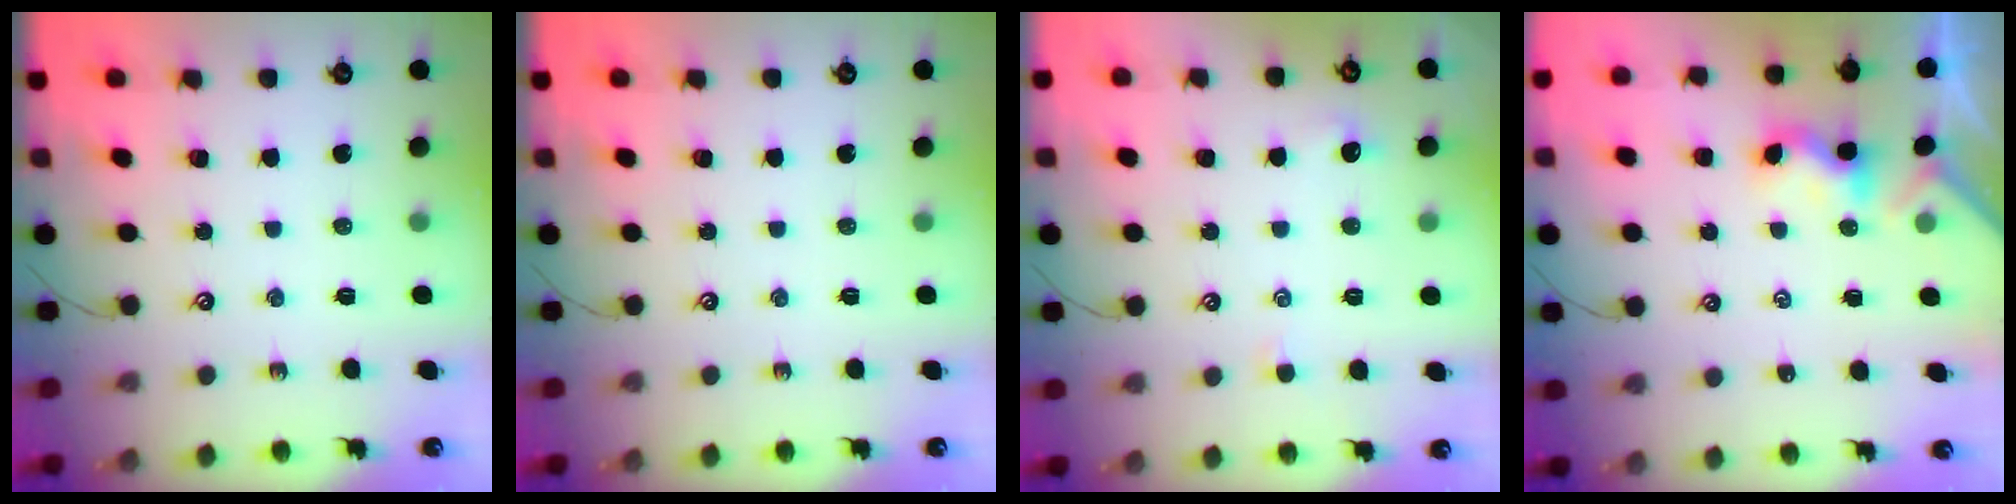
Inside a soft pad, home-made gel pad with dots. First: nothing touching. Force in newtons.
{"total": 0.0}
{"total": 1.9, "press": 1.8, "slide": 0.4}
{"total": 2.2, "press": 2.2, "slide": 0.3}